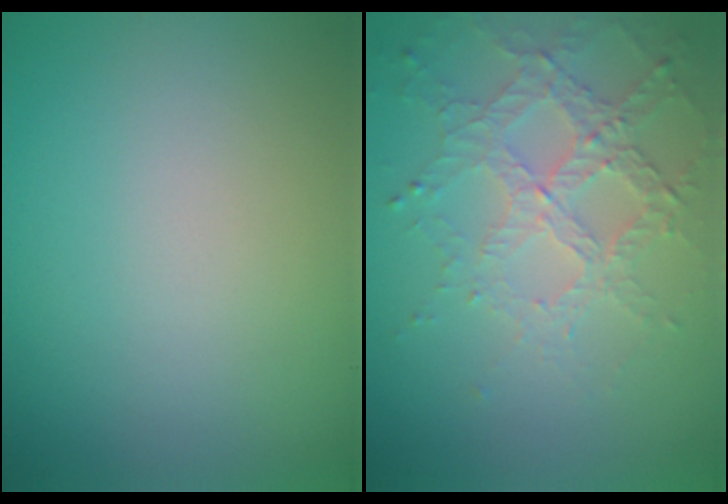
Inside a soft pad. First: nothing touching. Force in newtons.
{"total": 4.6, "press": 3.3, "slide": 3.2}